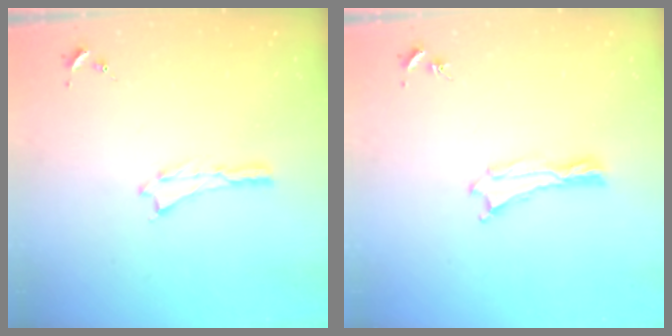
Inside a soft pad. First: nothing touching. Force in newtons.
{"total": 0.0}